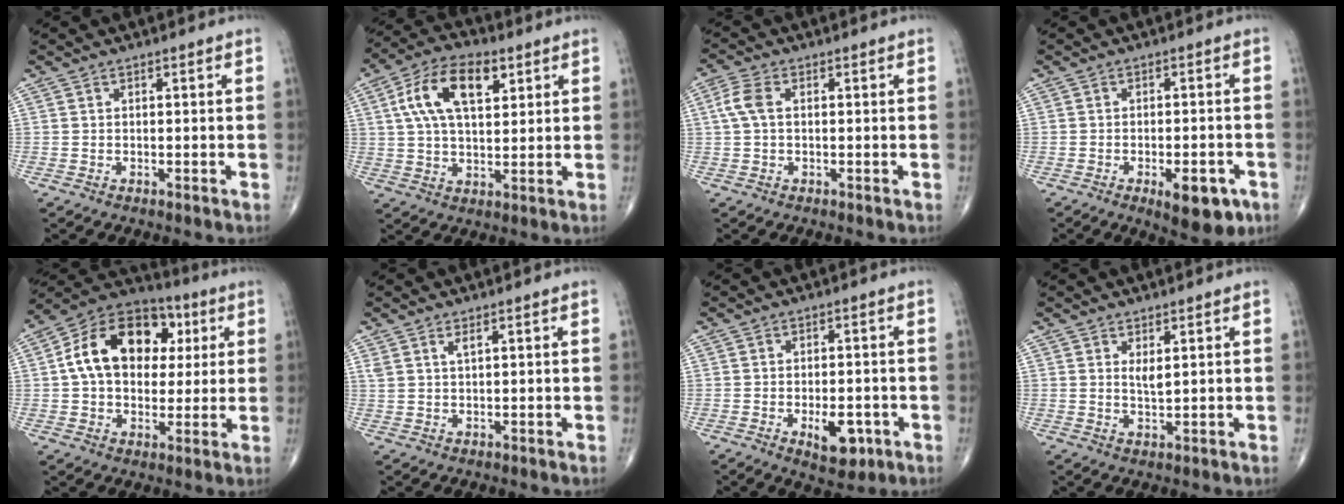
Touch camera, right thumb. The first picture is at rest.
{"total": 13.5, "force": [4.8, 7.1, 10.5], "torque": [-0.181, 0.006, 0.082]}
{"total": 4.3, "force": [0.6, 2.5, 3.5], "torque": [-0.089, 0.012, 0.007]}
{"total": 8.6, "force": [-3.9, 3.5, 6.9], "torque": [-0.081, 0.008, -0.044]}
{"total": 18.6, "force": [3.6, 13.0, 12.9], "torque": [-0.184, 0.018, 0.052]}
{"total": 1.9, "force": [1.2, 0.6, 1.4], "torque": [-0.031, -0.001, 0.027]}
{"total": 6.7, "force": [-2.4, 3.4, 5.2], "torque": [-0.060, 0.006, -0.024]}
{"total": 2.1, "force": [1.0, 0.7, 1.8], "torque": [-0.031, -0.011, 0.021]}